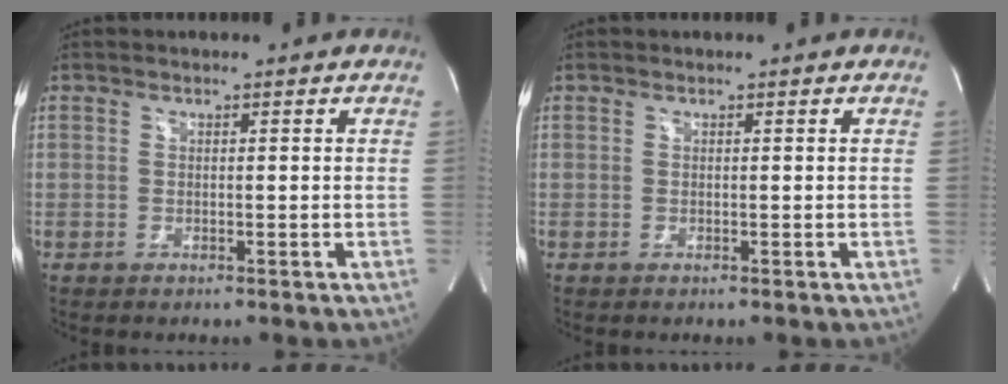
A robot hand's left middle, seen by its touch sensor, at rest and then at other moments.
{"total": 0.0}